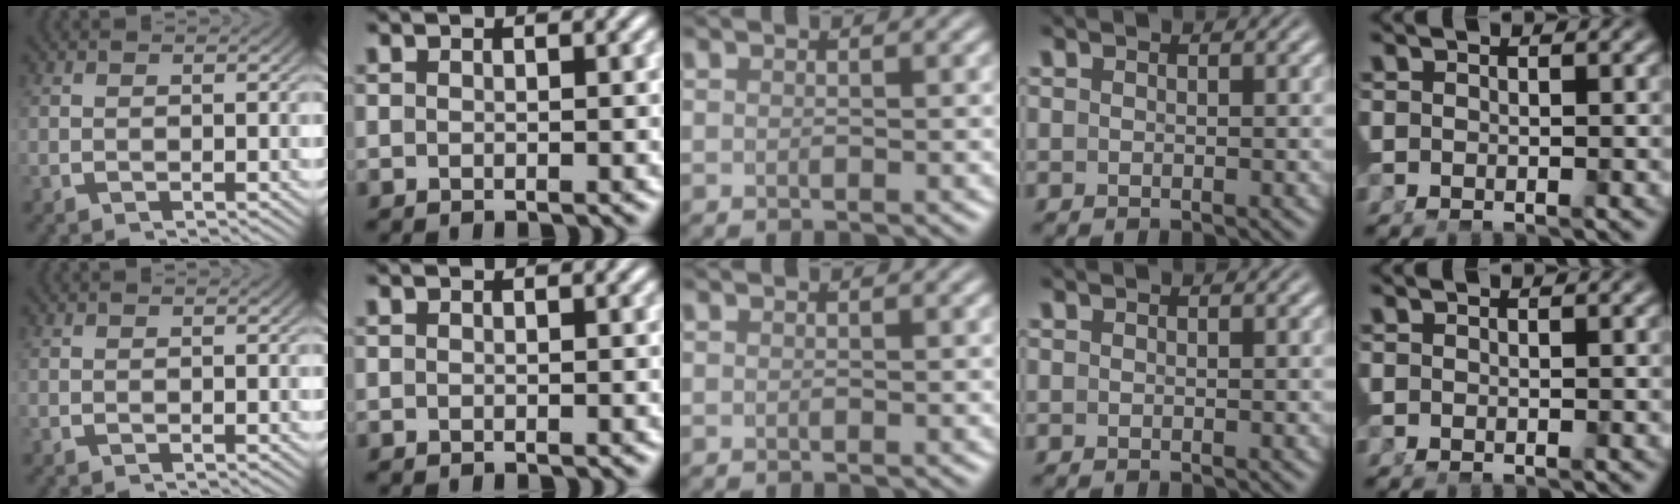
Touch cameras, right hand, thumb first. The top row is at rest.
{}